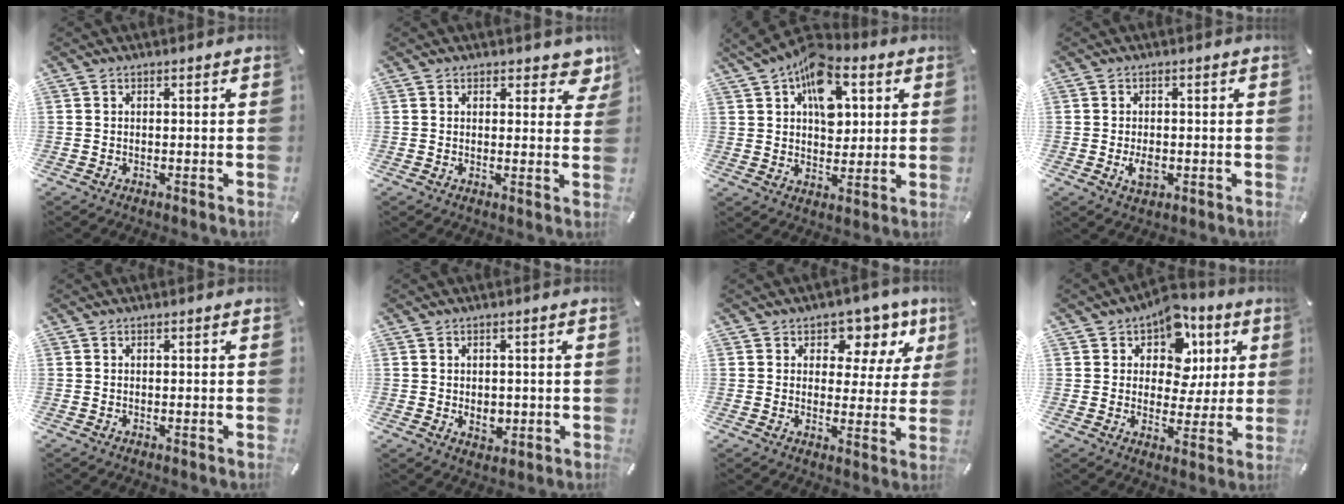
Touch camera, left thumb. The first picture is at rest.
{"total": 4.5, "force": [2.8, 2.7, 2.2], "torque": [-0.010, -0.015, 0.044]}
{"total": 13.4, "force": [5.5, 8.9, 8.4], "torque": [-0.121, -0.022, 0.099]}
{"total": 3.5, "force": [-0.7, 2.2, 2.6], "torque": [-0.051, -0.005, -0.016]}
{"total": 0.0}
{"total": 3.7, "force": [-0.4, 3.0, 2.2], "torque": [-0.022, -0.003, -0.006]}
{"total": 8.8, "force": [5.0, 6.1, 4.1], "torque": [-0.052, -0.033, 0.084]}
{"total": 11.1, "force": [4.7, 8.6, 5.2], "torque": [-0.080, -0.029, 0.084]}